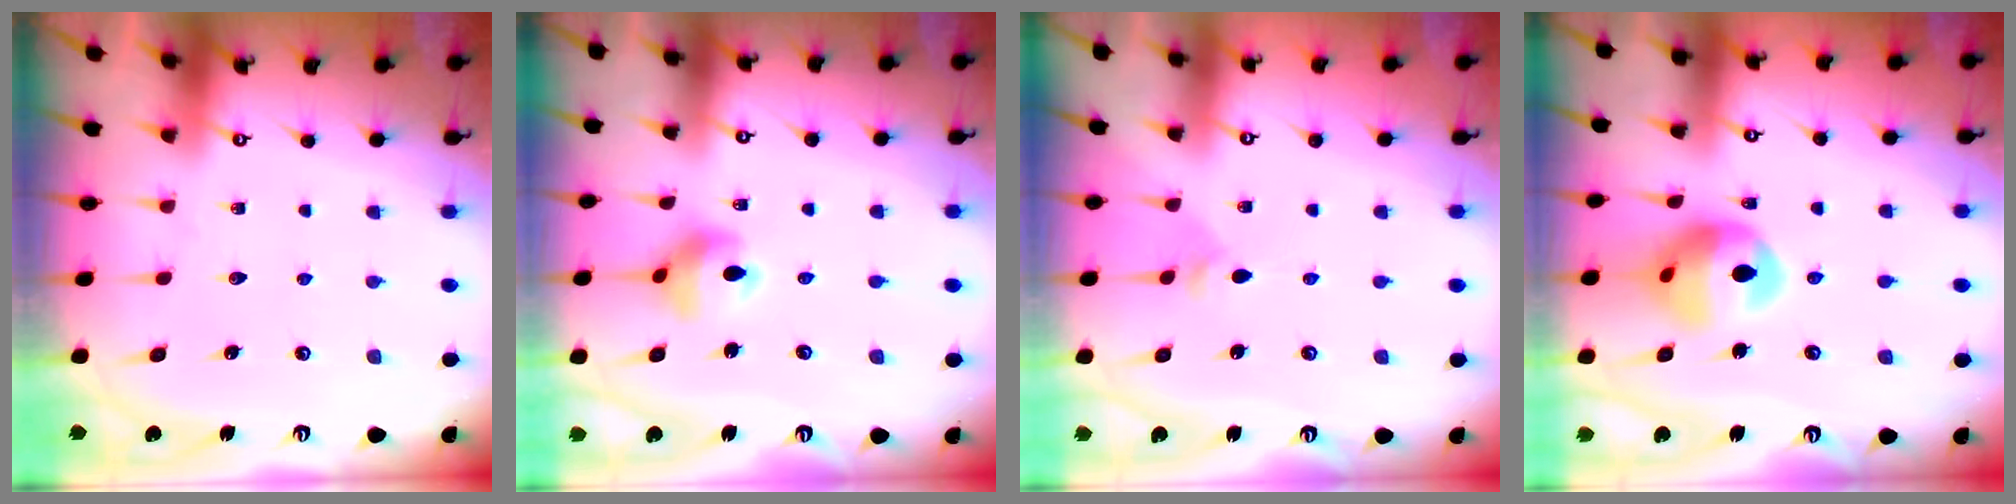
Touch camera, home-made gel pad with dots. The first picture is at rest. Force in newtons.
{"total": 7.3, "press": 7.3, "slide": 0.5}
{"total": 3.0, "press": 2.9, "slide": 0.8}
{"total": 13.3, "press": 13.2, "slide": 1.5}